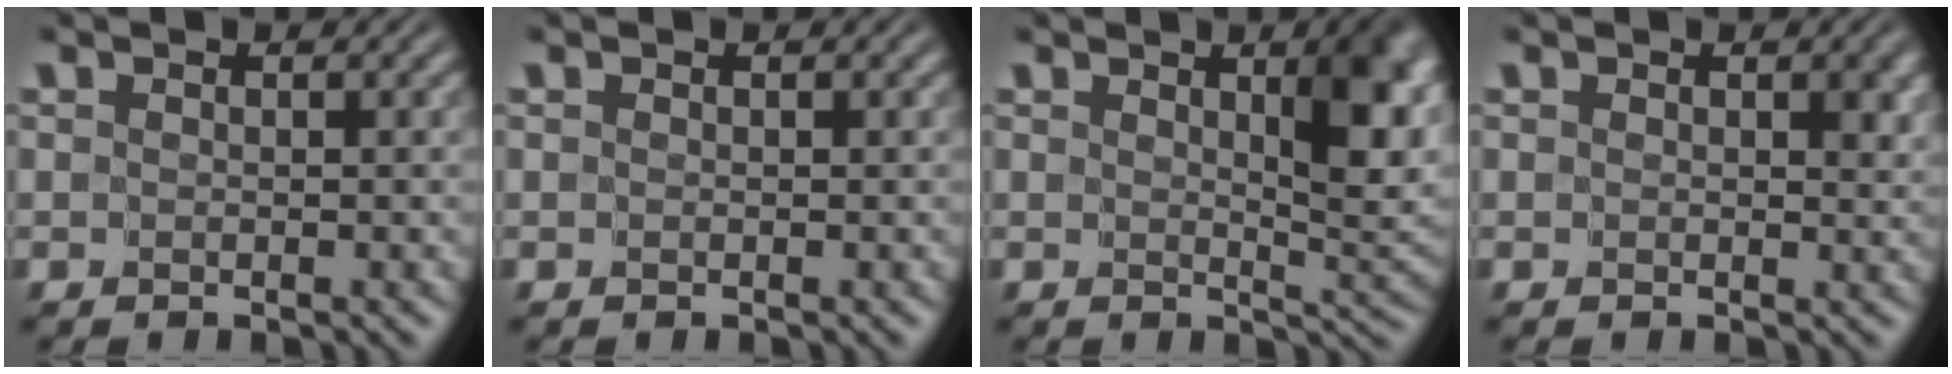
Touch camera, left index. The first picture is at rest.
{"total": 0.0}
{"total": 5.8, "force": [2.0, 1.8, 5.1], "torque": [-0.061, -0.007, 0.038]}
{"total": 2.0, "force": [0.5, 1.1, 1.6], "torque": [-0.015, -0.003, 0.008]}